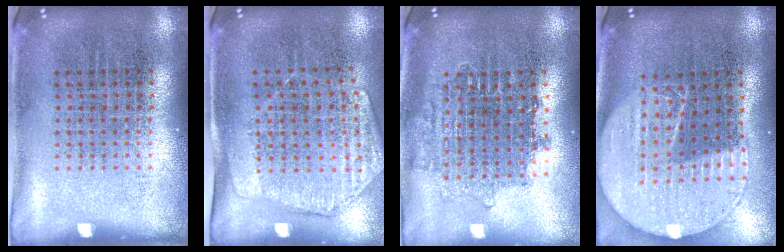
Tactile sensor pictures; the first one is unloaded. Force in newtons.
{"total": 1.7, "press": 1.4, "slide": 0.9}
{"total": 1.6, "press": 1.3, "slide": 0.9}
{"total": 2.1, "press": 1.8, "slide": 1.0}